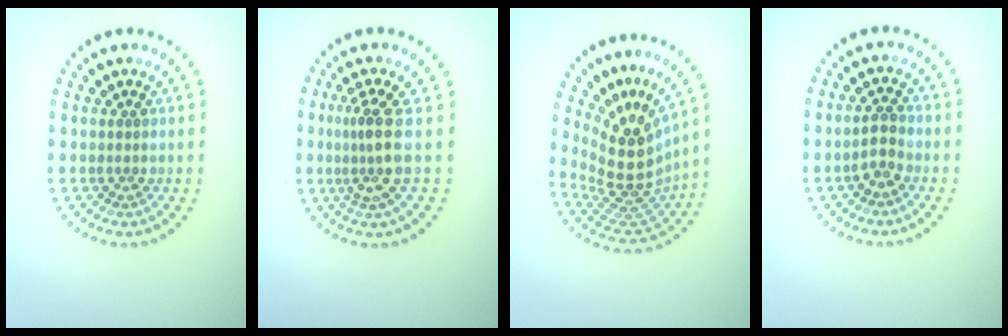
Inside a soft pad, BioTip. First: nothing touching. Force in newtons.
{"total": 3.2, "press": 2.4, "slide": 2.1}
{"total": 5.5, "press": 4.0, "slide": 3.8}
{"total": 1.8, "press": 1.7, "slide": 0.6}